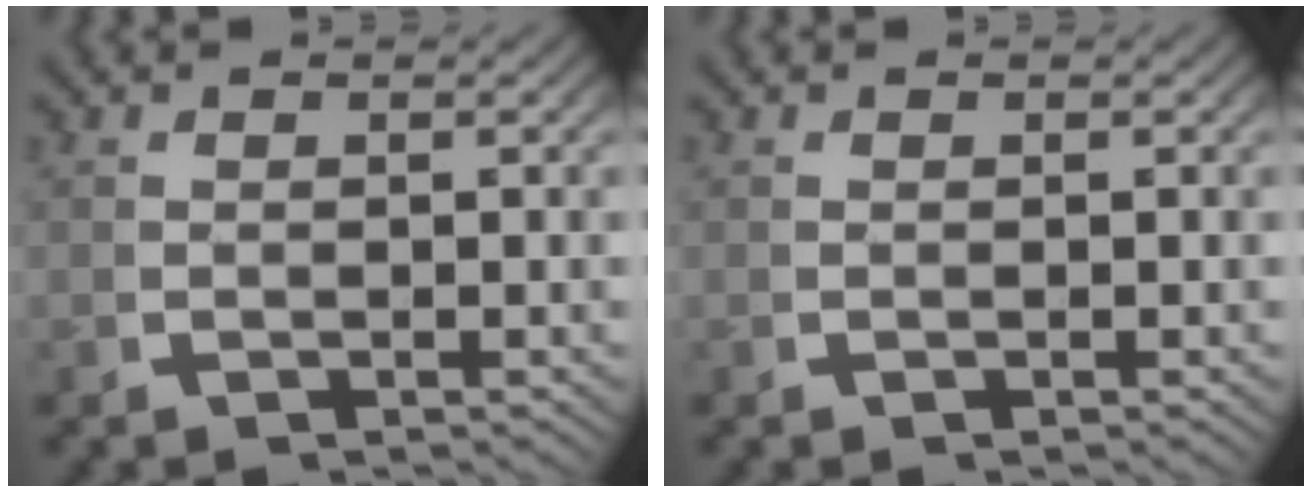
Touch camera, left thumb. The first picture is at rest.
{"total": 0.0}